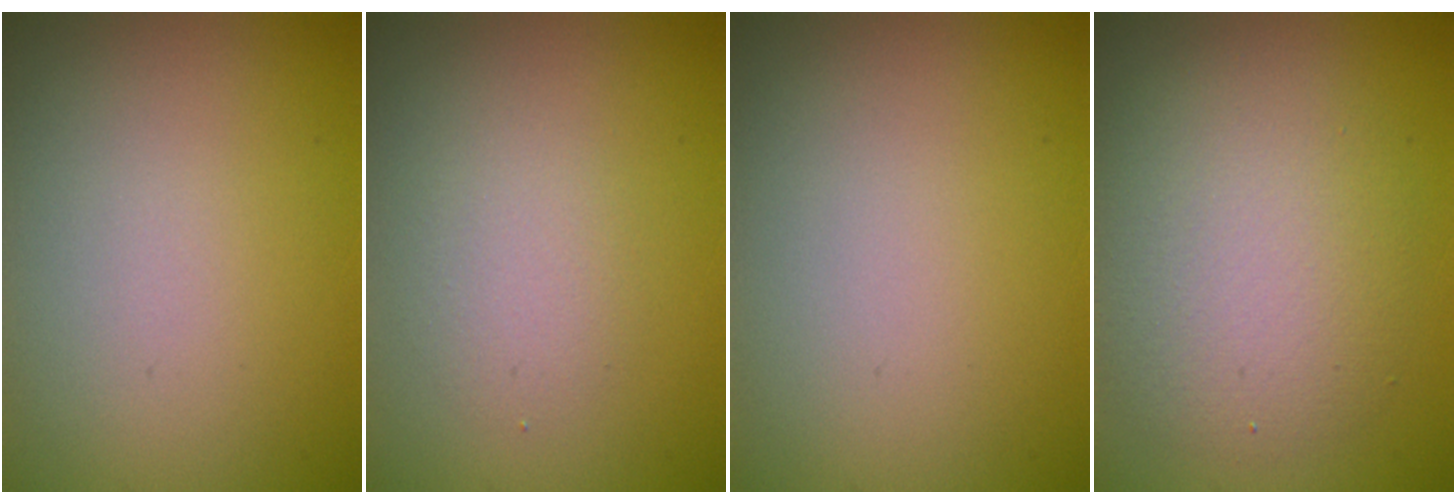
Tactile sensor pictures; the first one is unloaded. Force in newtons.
{"total": 1.9, "press": 1.8, "slide": 0.2}
{"total": 0.0}
{"total": 5.3, "press": 5.3, "slide": 0.5}